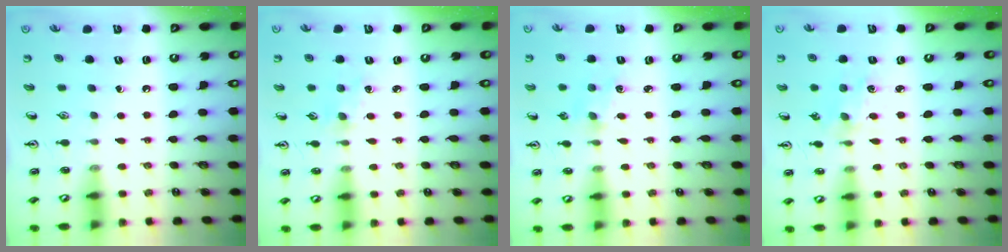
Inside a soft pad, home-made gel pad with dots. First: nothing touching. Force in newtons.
{"total": 2.6, "press": 2.5, "slide": 0.5}
{"total": 1.7, "press": 1.7, "slide": 0.3}
{"total": 2.0, "press": 2.0, "slide": 0.4}